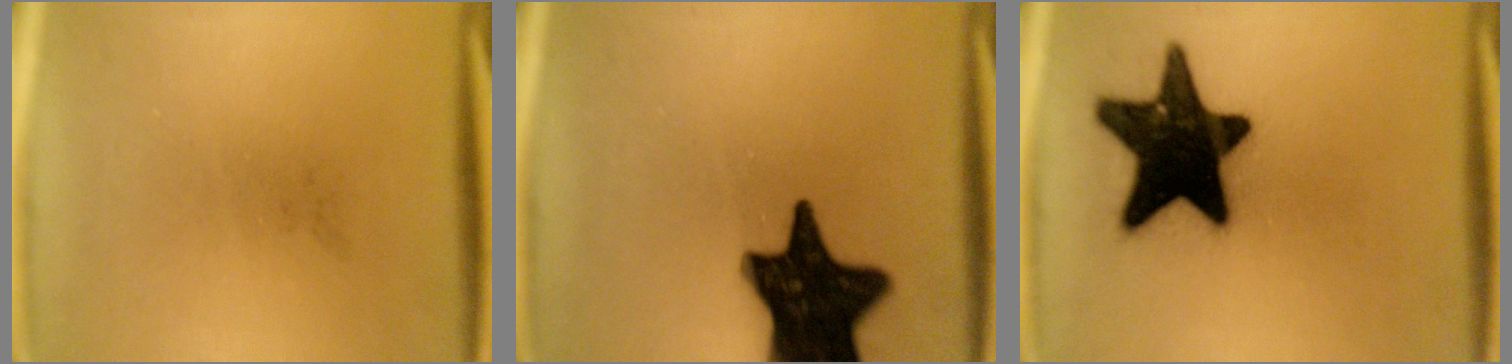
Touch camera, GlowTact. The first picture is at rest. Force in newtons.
{"total": 18.7}
{"total": 19.8}